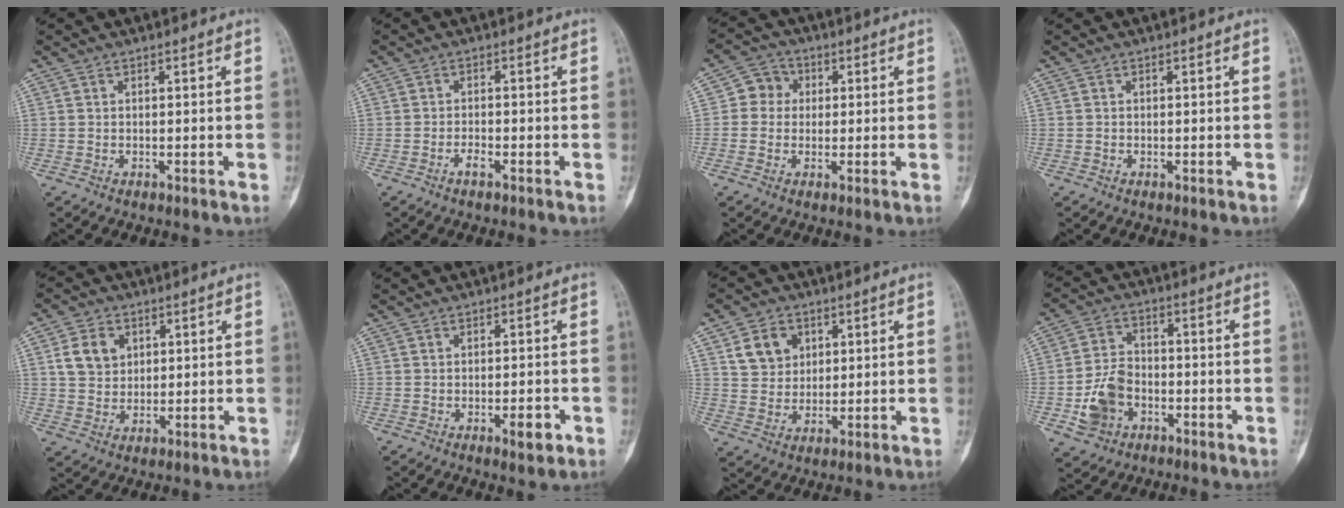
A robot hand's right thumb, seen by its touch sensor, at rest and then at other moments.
{"total": 1.9, "force": [-1.2, 0.6, 1.3], "torque": [-0.027, 0.005, -0.024]}
{"total": 5.5, "force": [0.7, 5.1, 2.0], "torque": [-0.004, 0.010, 0.000]}
{"total": 0.0}
{"total": 6.9, "force": [2.3, 5.5, 3.5], "torque": [-0.041, -0.007, 0.044]}
{"total": 3.1, "force": [-1.3, 1.1, 2.6], "torque": [-0.034, 0.001, -0.016]}
{"total": 7.3, "force": [3.0, 5.9, 3.0], "torque": [-0.026, -0.014, 0.057]}
{"total": 9.1, "force": [-3.1, 6.9, 5.1], "torque": [-0.088, 0.024, -0.055]}